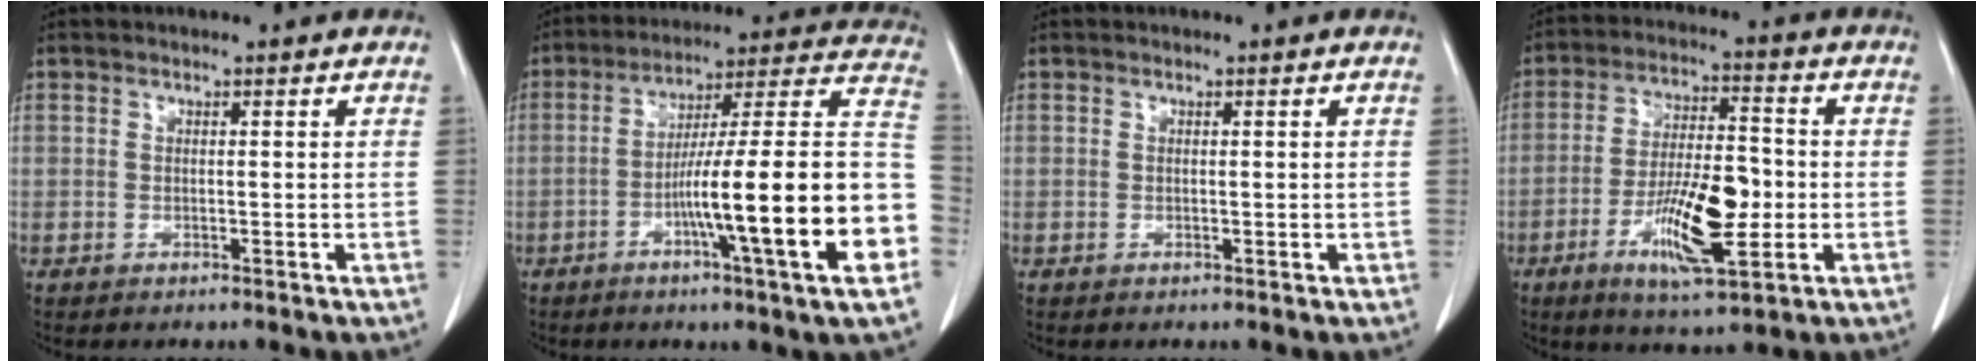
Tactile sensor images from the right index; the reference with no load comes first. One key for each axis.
{"total": 23.3, "fx": -6.4, "fy": 0.0, "fz": 22.4, "tx": -0.261, "ty": 0.010, "tz": -0.104}
{"total": 0.6, "fx": 0.0, "fy": 0.4, "fz": 0.4, "tx": -0.005, "ty": 0.000, "tz": 0.002}
{"total": 12.5, "fx": -3.4, "fy": 3.1, "fz": 11.6, "tx": -0.213, "ty": -0.005, "tz": -0.054}